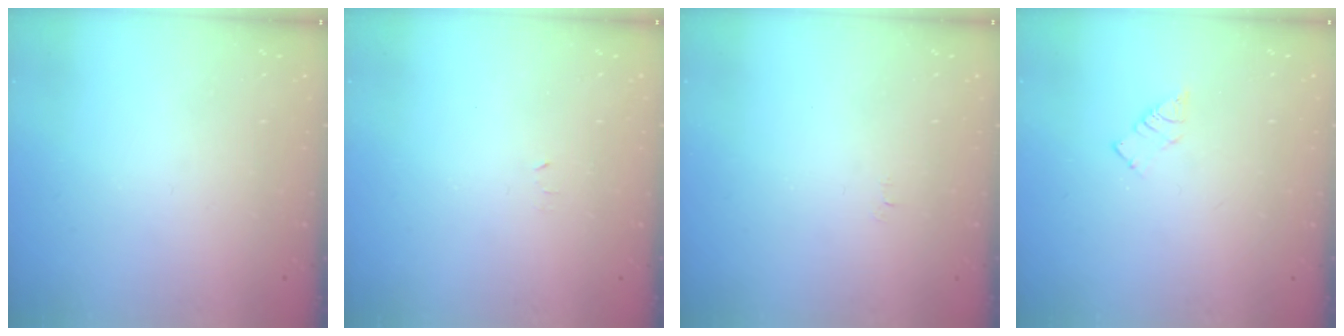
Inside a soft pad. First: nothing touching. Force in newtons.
{"total": 2.4, "press": 2.4, "slide": 0.4}
{"total": 2.5, "press": 2.5, "slide": 0.3}
{"total": 3.6, "press": 3.6, "slide": 0.4}